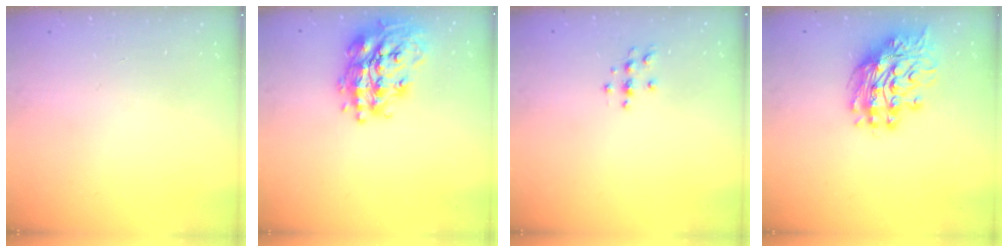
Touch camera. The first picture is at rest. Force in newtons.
{"total": 21.0, "press": 20.9, "slide": 1.5}
{"total": 3.7, "press": 3.7, "slide": 0.4}
{"total": 14.5, "press": 14.4, "slide": 1.3}